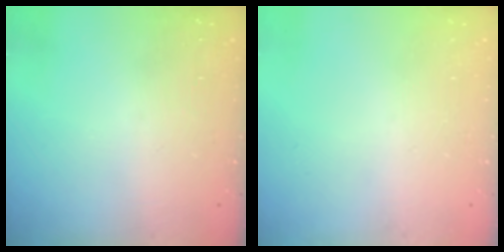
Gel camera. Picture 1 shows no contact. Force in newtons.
{"total": 0.0}